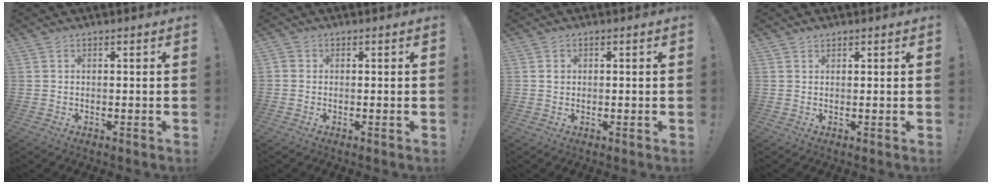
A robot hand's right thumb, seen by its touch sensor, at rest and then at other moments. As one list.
[{"total": 1.1, "force": [-0.3, 1.0, 0.4], "torque": [-0.008, 0.004, -0.004]}, {"total": 1.0, "force": [0.1, 1.0, 0.1], "torque": [0.006, 0.000, 0.001]}, {"total": 0.9, "force": [0.7, 0.4, 0.2], "torque": [-0.003, -0.001, 0.014]}]